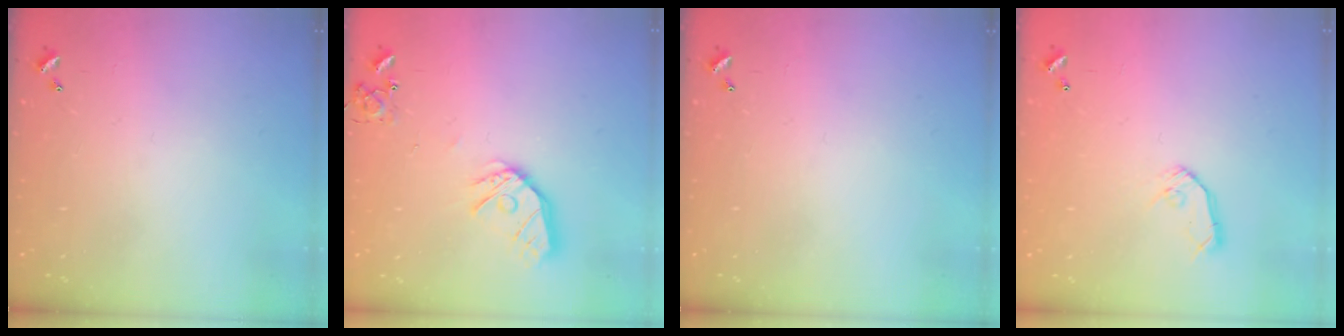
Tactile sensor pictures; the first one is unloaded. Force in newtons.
{"total": 14.1, "press": 14.0, "slide": 1.7}
{"total": 0.0}
{"total": 8.0, "press": 8.0, "slide": 0.4}